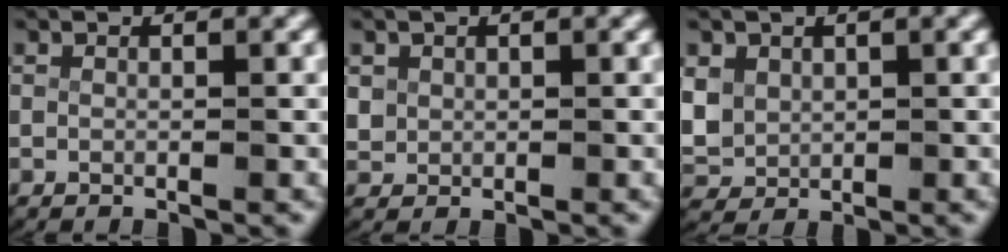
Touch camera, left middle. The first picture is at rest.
{"total": 1.8, "force": [0.4, 1.6, 0.7], "torque": [-0.031, -0.010, 0.018]}
{"total": 4.5, "force": [0.5, 4.0, 1.9], "torque": [-0.071, -0.019, 0.024]}